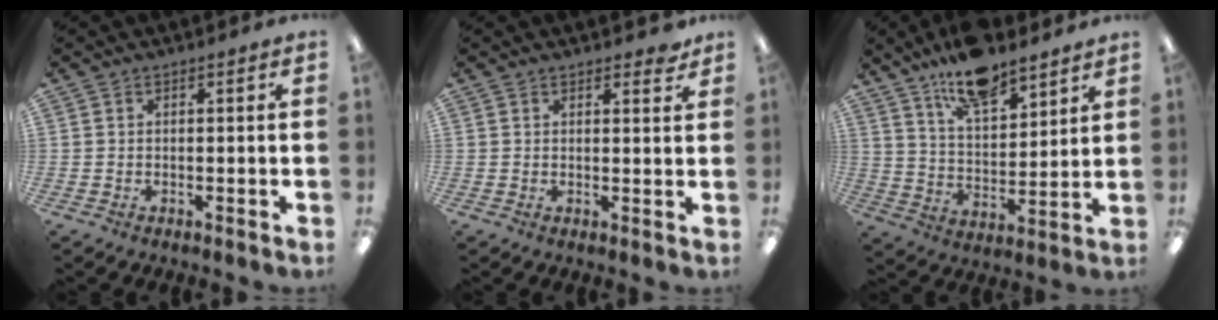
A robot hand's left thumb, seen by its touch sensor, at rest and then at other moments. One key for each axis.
{"total": 2.0, "fx": 1.6, "fy": 0.9, "fz": 0.7, "tx": 0.000, "ty": -0.006, "tz": 0.027}
{"total": 13.2, "fx": 10.6, "fy": 4.9, "fz": 6.0, "tx": -0.100, "ty": -0.057, "tz": 0.191}